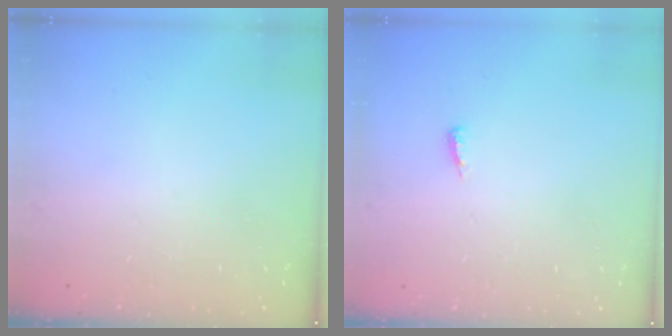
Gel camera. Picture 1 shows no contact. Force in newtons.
{"total": 4.9, "press": 4.9, "slide": 0.5}